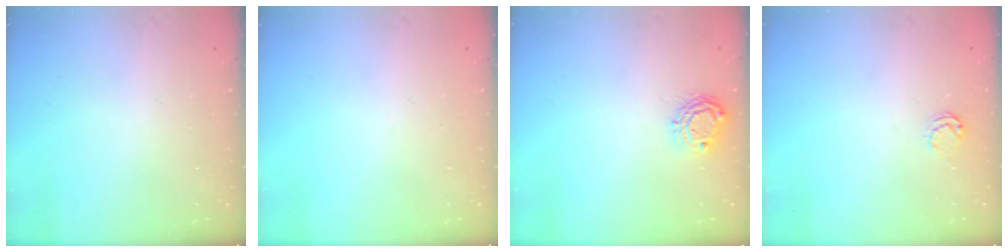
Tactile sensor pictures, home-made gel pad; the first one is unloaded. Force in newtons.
{"total": 0.0}
{"total": 7.1, "press": 7.0, "slide": 0.7}
{"total": 4.3, "press": 4.2, "slide": 0.6}